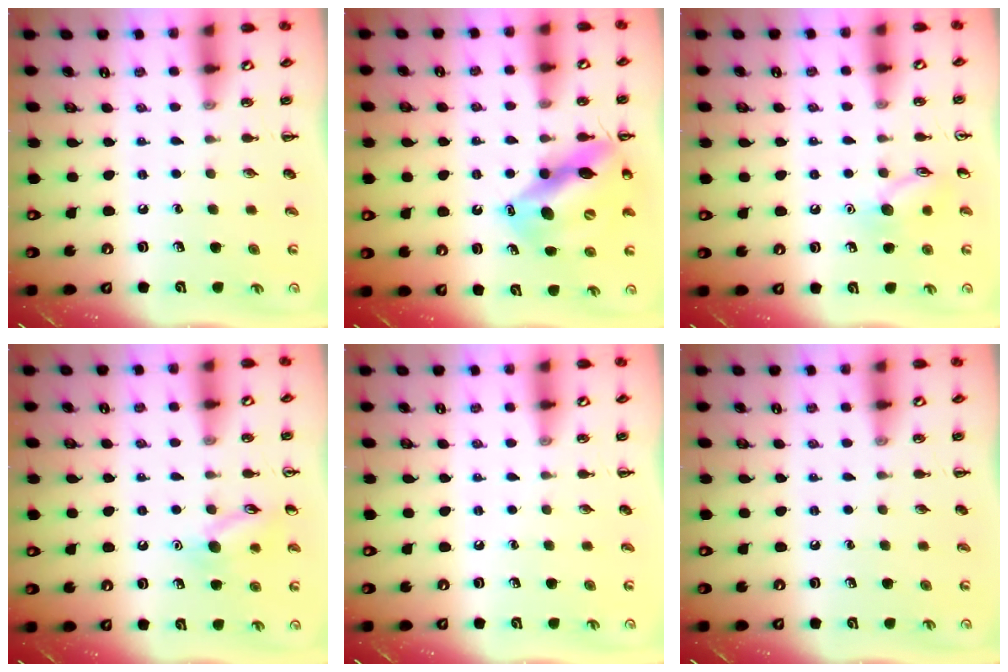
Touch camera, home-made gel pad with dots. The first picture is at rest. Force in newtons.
{"total": 14.3, "press": 13.8, "slide": 3.7}
{"total": 9.2, "press": 9.2, "slide": 0.4}
{"total": 10.4, "press": 10.3, "slide": 1.0}
{"total": 0.0}
{"total": 0.0}